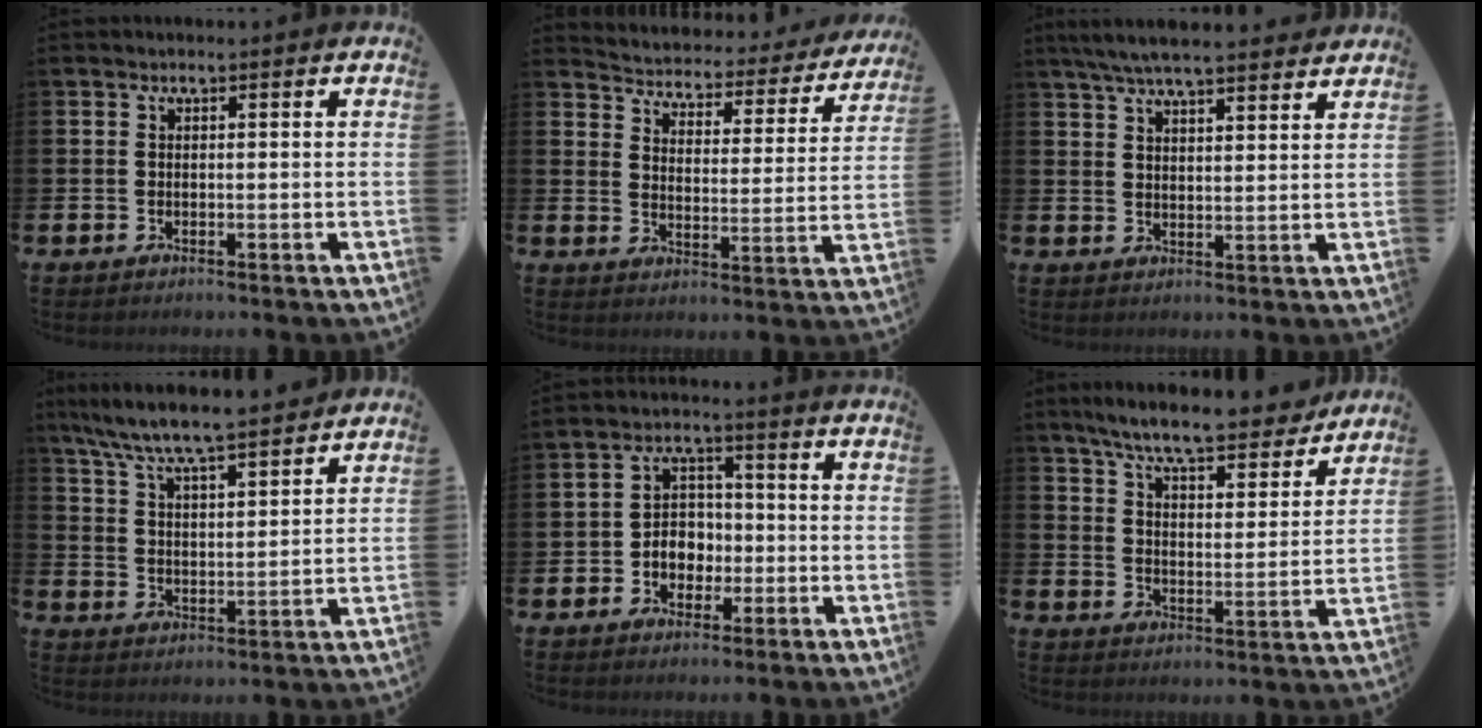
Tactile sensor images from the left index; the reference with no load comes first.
{"total": 3.4, "force": [3.1, 1.2, 0.3], "torque": [-0.033, -0.033, 0.045]}
{"total": 6.5, "force": [6.1, 0.7, 2.1], "torque": [-0.056, -0.020, 0.112]}
{"total": 7.7, "force": [7.5, 0.2, 2.0], "torque": [-0.073, -0.047, 0.134]}
{"total": 4.1, "force": [-1.0, 3.6, 1.5], "torque": [-0.037, 0.008, -0.026]}
{"total": 8.3, "force": [7.7, 0.7, 2.9], "torque": [-0.083, -0.047, 0.135]}